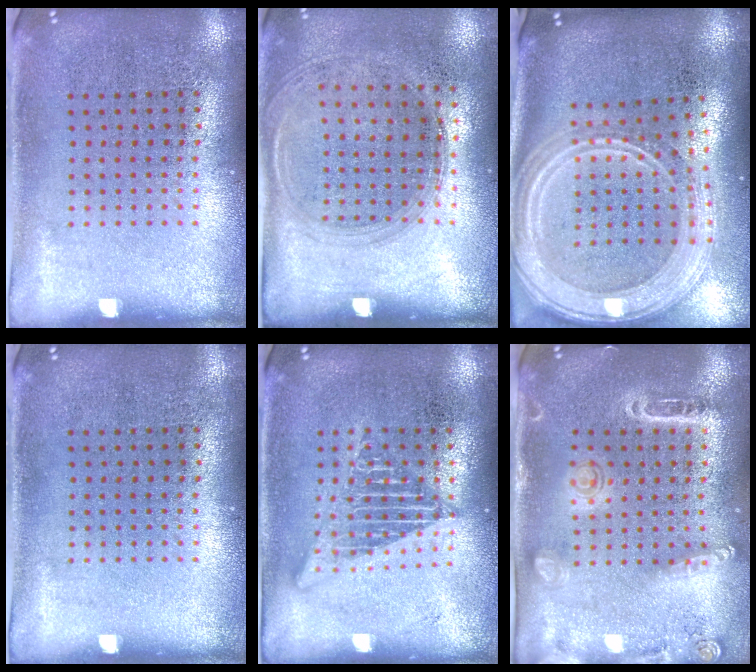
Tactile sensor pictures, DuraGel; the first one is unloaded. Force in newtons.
{"total": 1.4, "press": 1.2, "slide": 0.6}
{"total": 3.1, "press": 2.5, "slide": 1.8}
{"total": 0.0}
{"total": 2.8, "press": 2.8, "slide": 0.3}
{"total": 1.6, "press": 1.5, "slide": 0.5}